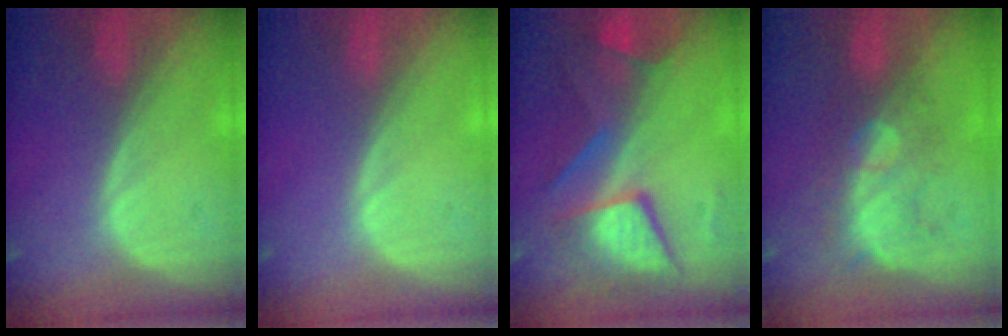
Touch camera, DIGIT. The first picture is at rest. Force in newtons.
{"total": 0.0}
{"total": 9.2, "press": 9.2, "slide": 0.6}
{"total": 8.6, "press": 7.6, "slide": 4.0}